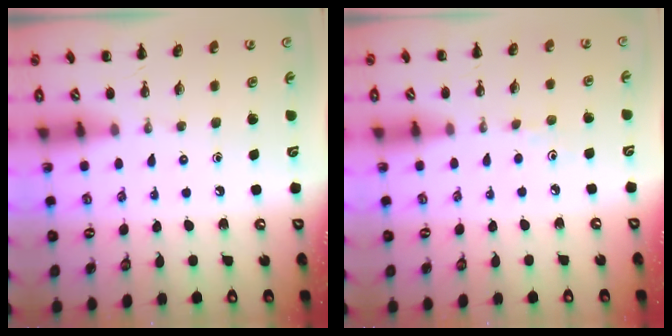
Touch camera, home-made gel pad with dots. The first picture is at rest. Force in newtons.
{"total": 2.9, "press": 2.7, "slide": 0.9}